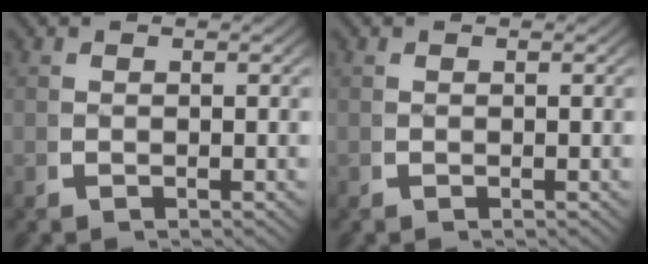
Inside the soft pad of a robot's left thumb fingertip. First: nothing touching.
{"total": 0.0}